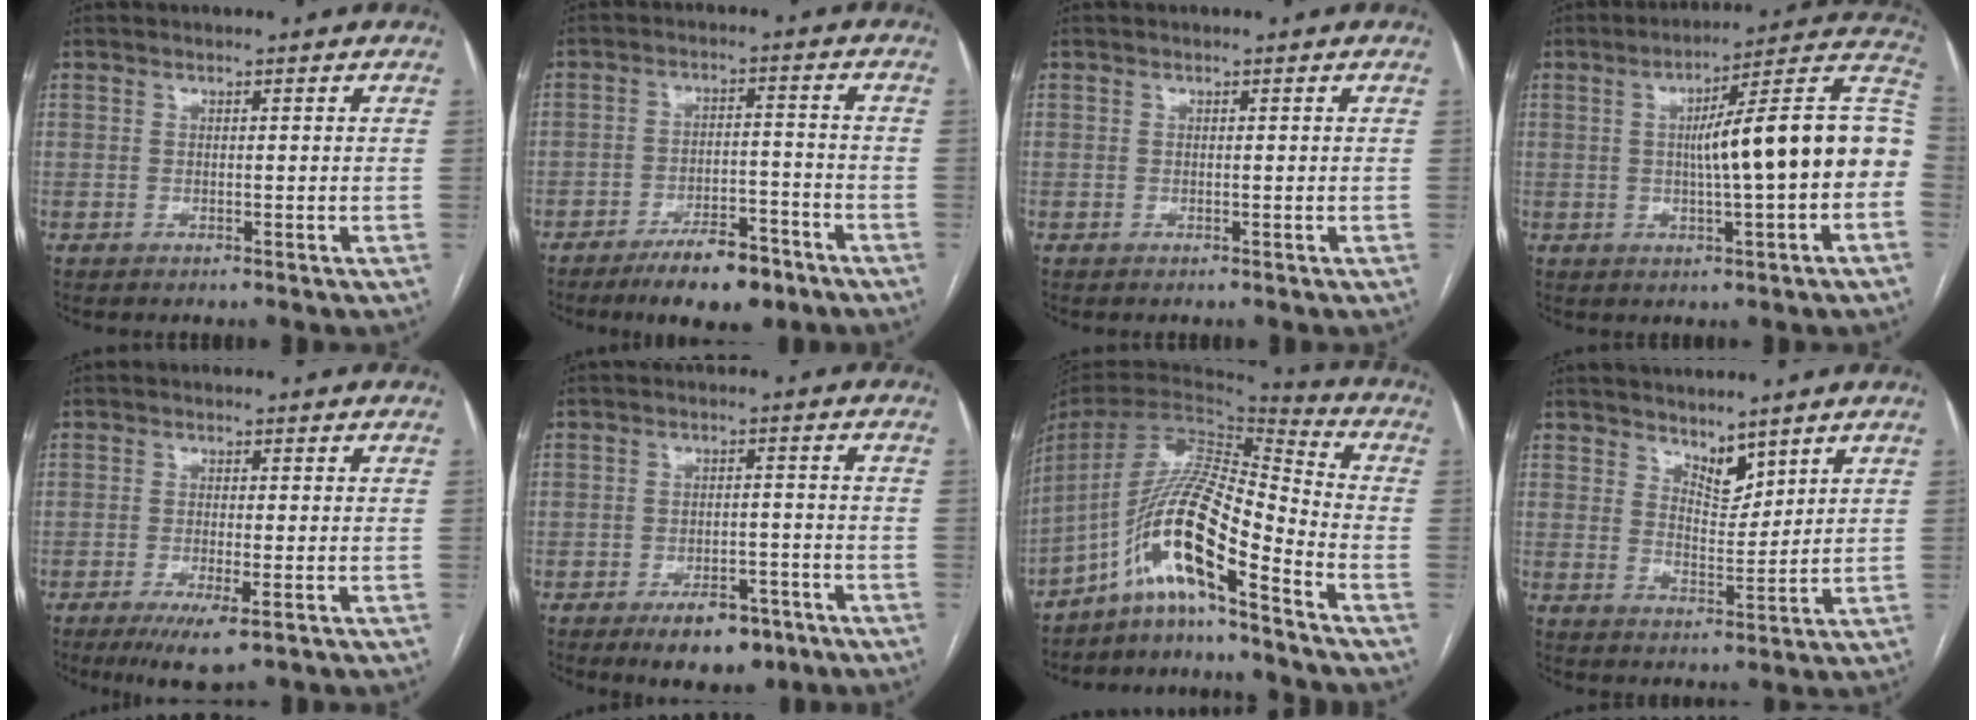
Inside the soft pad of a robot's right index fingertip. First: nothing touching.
{"total": 9.1, "force": [-6.6, 2.8, 5.6], "torque": [-0.085, 0.001, -0.105]}
{"total": 0.0}
{"total": 17.1, "force": [-0.5, 1.2, 17.1], "torque": [-0.229, 0.041, -0.010]}
{"total": 5.2, "force": [-2.6, 0.7, 4.4], "torque": [-0.077, -0.014, -0.040]}
{"total": 7.3, "force": [-4.7, 3.3, 4.4], "torque": [-0.062, 0.001, -0.067]}
{"total": 13.7, "force": [-8.8, 0.8, 10.4], "torque": [-0.196, 0.017, -0.161]}
{"total": 4.5, "force": [3.7, 1.8, 1.8], "torque": [-0.030, -0.006, 0.074]}